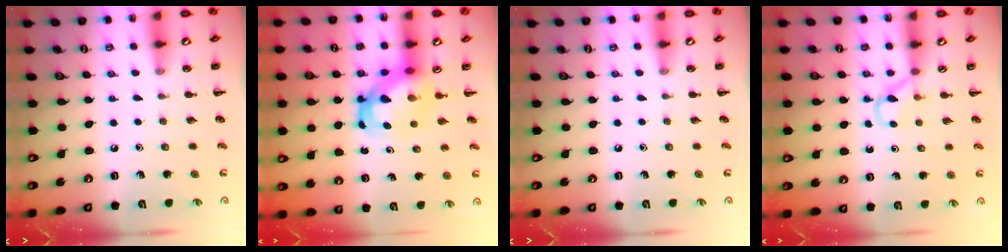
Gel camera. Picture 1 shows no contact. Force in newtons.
{"total": 5.0, "press": 4.8, "slide": 1.3}
{"total": 0.0}
{"total": 3.0, "press": 2.8, "slide": 1.1}